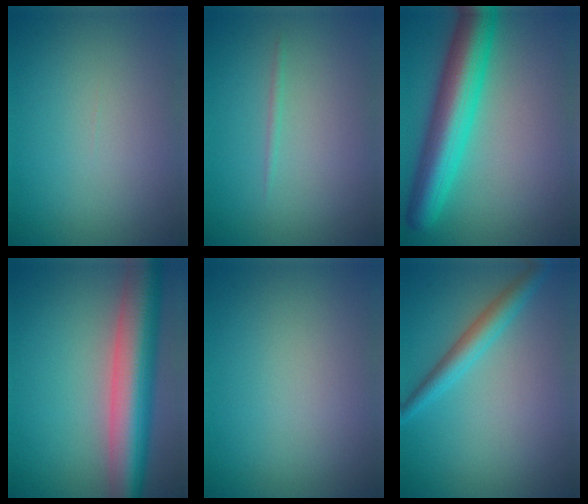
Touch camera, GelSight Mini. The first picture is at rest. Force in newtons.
{"total": 0.6, "press": 0.6, "slide": 0.1}
{"total": 8.6, "press": 8.6, "slide": 0.3}
{"total": 9.5, "press": 9.5, "slide": 0.7}
{"total": 0.0}
{"total": 2.9, "press": 2.9, "slide": 0.1}